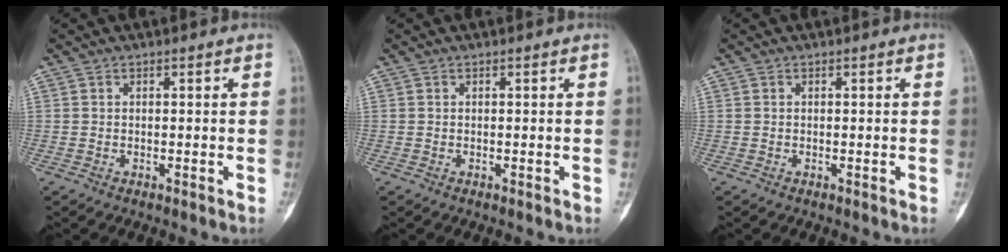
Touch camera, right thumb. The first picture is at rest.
{"total": 0.0}
{"total": 0.0}